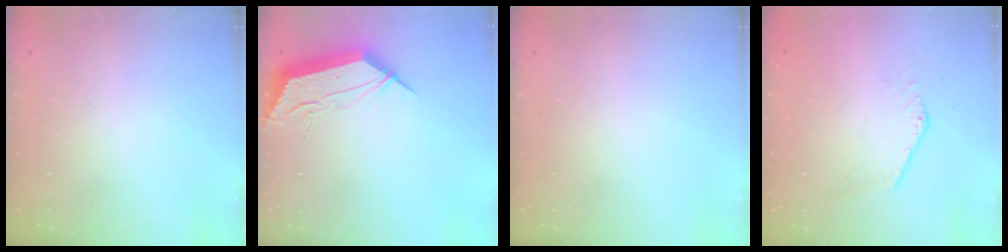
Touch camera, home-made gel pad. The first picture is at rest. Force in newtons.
{"total": 13.1, "press": 13.1, "slide": 0.7}
{"total": 0.0}
{"total": 0.8, "press": 0.8, "slide": 0.1}